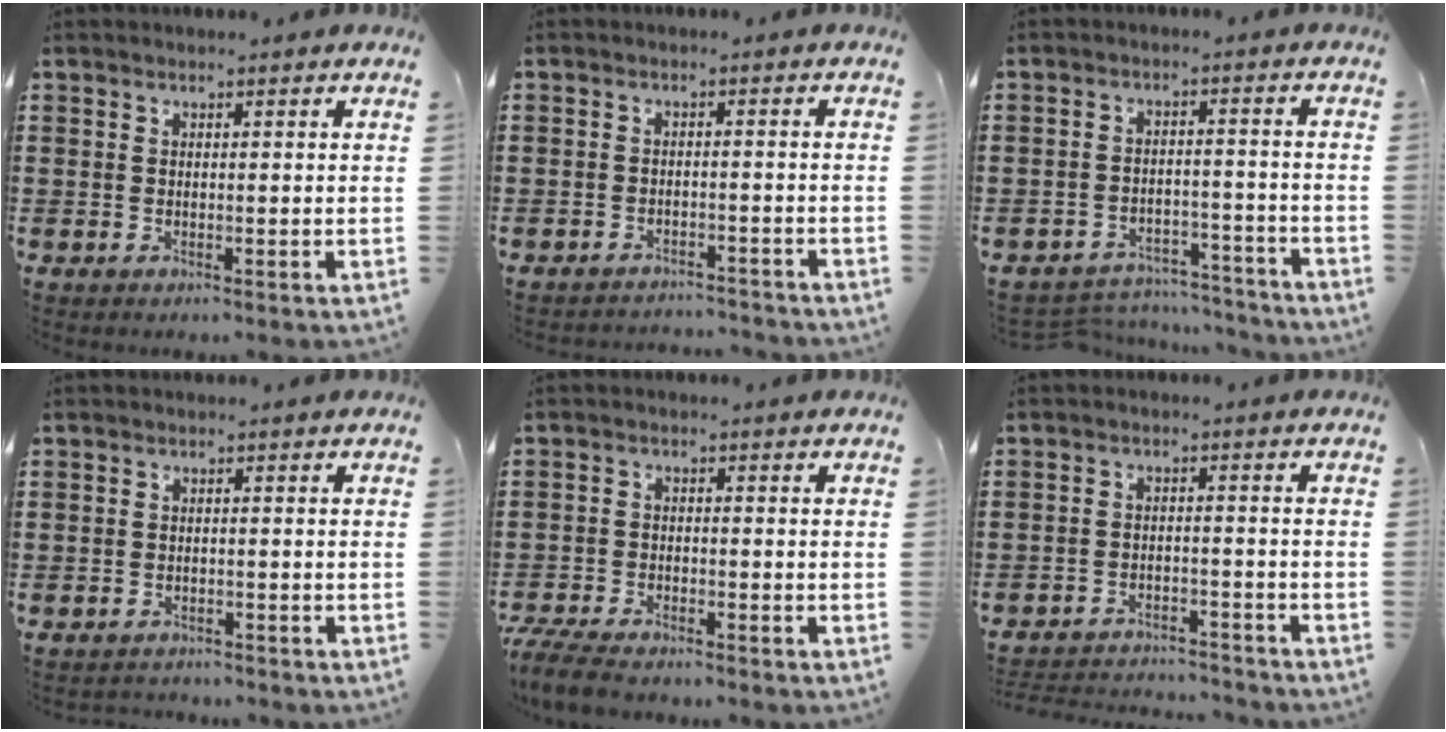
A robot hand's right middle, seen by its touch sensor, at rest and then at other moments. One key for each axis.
{"total": 2.4, "fx": -2.4, "fy": 0.3, "fz": -0.2, "tx": -0.003, "ty": 0.002, "tz": -0.054}
{"total": 5.1, "fx": -5.0, "fy": 0.9, "fz": 0.5, "tx": -0.014, "ty": 0.009, "tz": -0.104}
{"total": 1.6, "fx": -1.5, "fy": 0.5, "fz": -0.3, "tx": 0.001, "ty": 0.005, "tz": -0.036}
{"total": 5.0, "fx": -4.7, "fy": 0.9, "fz": 1.5, "tx": -0.041, "ty": 0.000, "tz": -0.098}
{"total": 3.4, "fx": -3.4, "fy": 0.4, "fz": 0.1, "tx": -0.008, "ty": 0.003, "tz": -0.073}